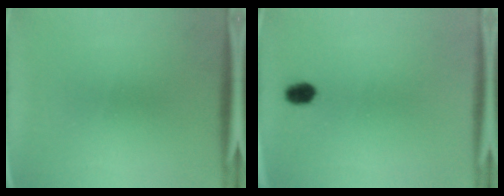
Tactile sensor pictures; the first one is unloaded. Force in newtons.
{"total": 2.7}